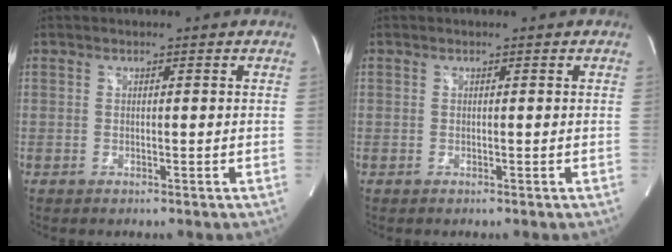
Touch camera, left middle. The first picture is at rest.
{"total": 0.0}